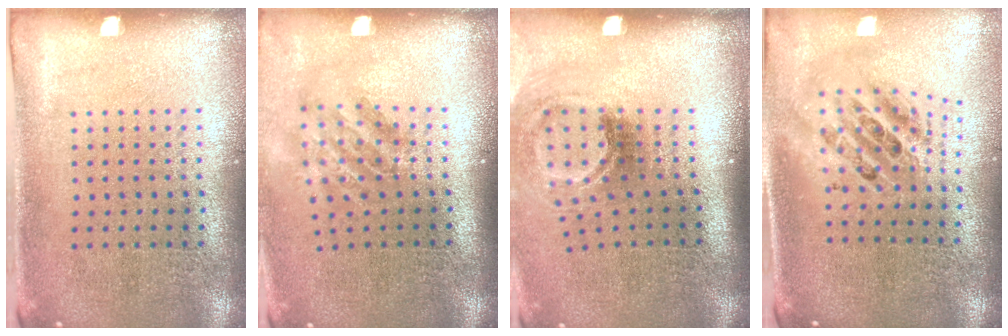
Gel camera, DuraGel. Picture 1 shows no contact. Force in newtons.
{"total": 1.8, "press": 1.3, "slide": 1.3}
{"total": 2.1, "press": 1.3, "slide": 1.6}
{"total": 2.1, "press": 1.6, "slide": 1.4}